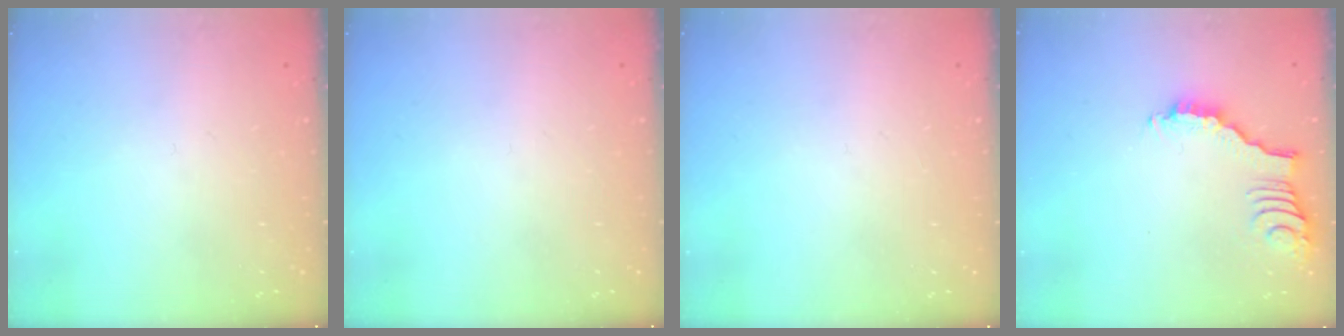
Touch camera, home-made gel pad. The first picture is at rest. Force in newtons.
{"total": 0.0}
{"total": 0.0}
{"total": 3.0, "press": 3.0, "slide": 0.4}